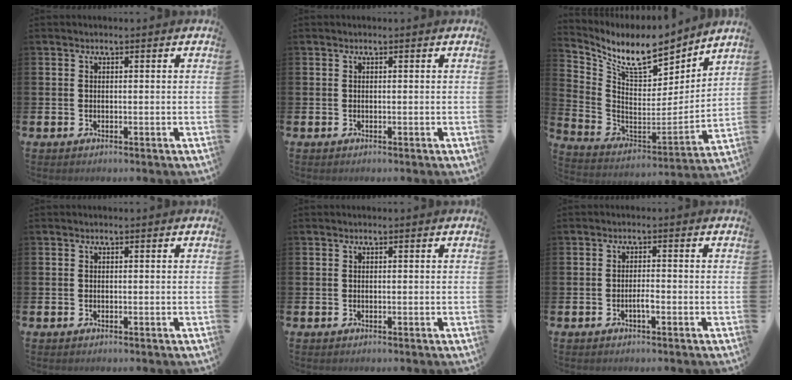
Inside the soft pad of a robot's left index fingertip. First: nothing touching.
{"total": 0.0}
{"total": 10.5, "force": [9.0, 3.3, 4.1], "torque": [-0.120, -0.060, 0.158]}
{"total": 0.0}
{"total": 0.0}
{"total": 1.4, "force": [-0.7, 0.3, 1.1], "torque": [-0.031, 0.003, -0.012]}